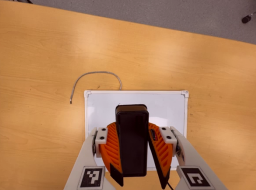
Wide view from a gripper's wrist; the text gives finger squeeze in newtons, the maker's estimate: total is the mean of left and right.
{"total": 9.5, "left": 9.5, "right": 9.4}